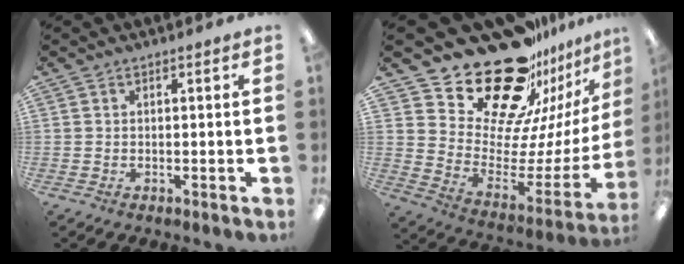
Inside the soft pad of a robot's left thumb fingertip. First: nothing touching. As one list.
[{"total": 27.1, "force": [21.4, 12.6, 10.8], "torque": [-0.166, -0.156, 0.390]}]